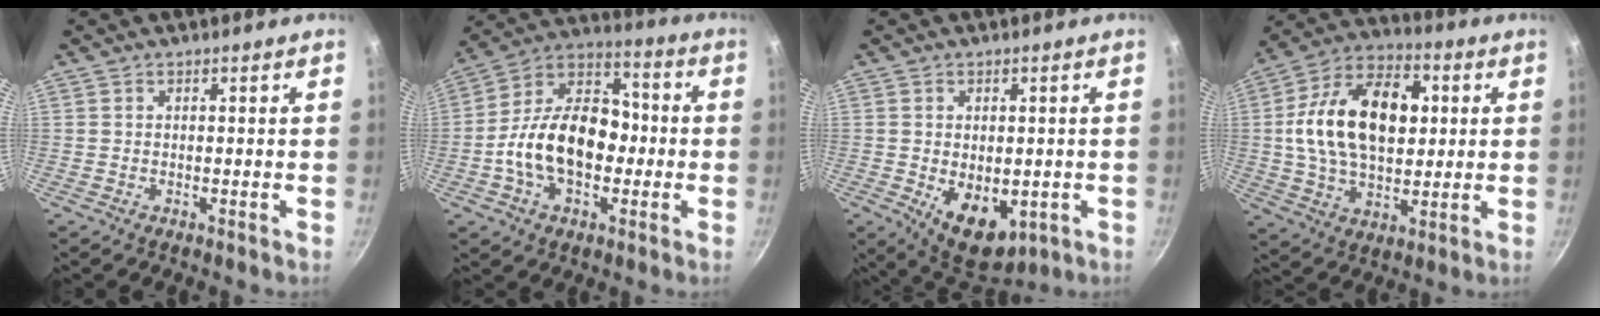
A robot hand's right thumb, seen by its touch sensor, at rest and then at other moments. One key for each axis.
{"total": 18.4, "fx": -2.7, "fy": 12.3, "fz": 13.5, "tx": -0.195, "ty": 0.047, "tz": -0.063}
{"total": 10.6, "fx": -2.2, "fy": 6.8, "fz": 7.9, "tx": -0.088, "ty": -0.012, "tz": -0.013}
{"total": 21.2, "fx": 3.0, "fy": 13.6, "fz": 16.0, "tx": -0.251, "ty": 0.016, "tz": 0.041}